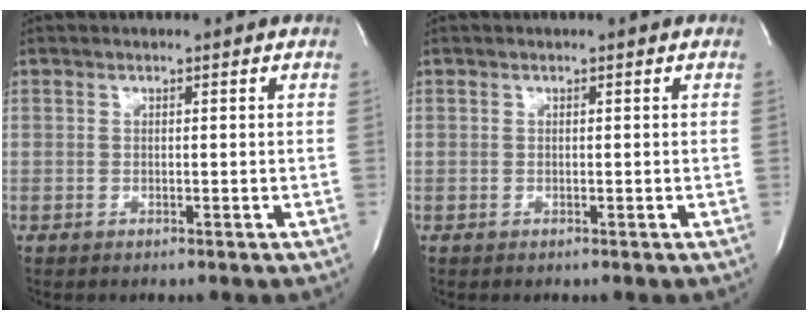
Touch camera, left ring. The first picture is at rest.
{"total": 0.0}